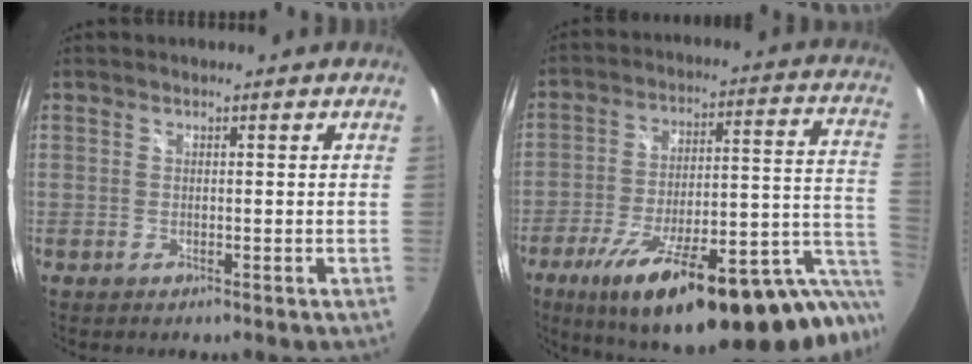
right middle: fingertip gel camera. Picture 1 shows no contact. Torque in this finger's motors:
{"motor_torque": [1.51, -0.63, 1.02, 0.21]}